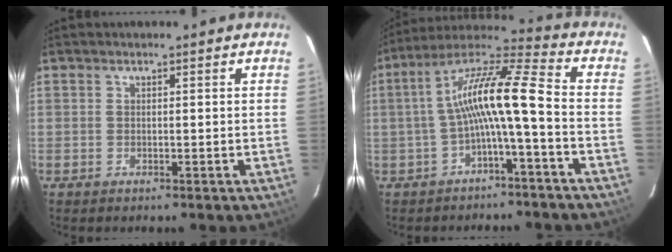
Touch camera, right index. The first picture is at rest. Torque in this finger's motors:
{"motor_torque": [1.52, -0.25, 0.97, 0.21]}